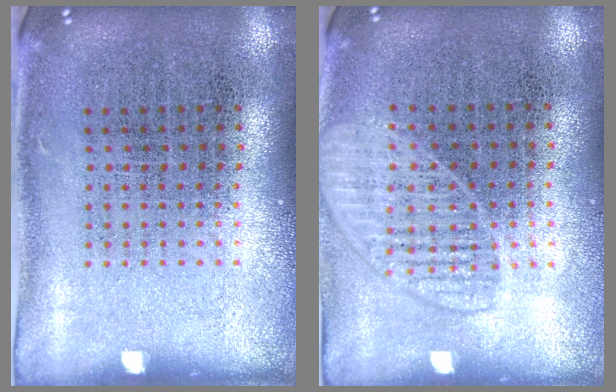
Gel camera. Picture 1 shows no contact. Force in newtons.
{"total": 1.4, "press": 1.3, "slide": 0.6}